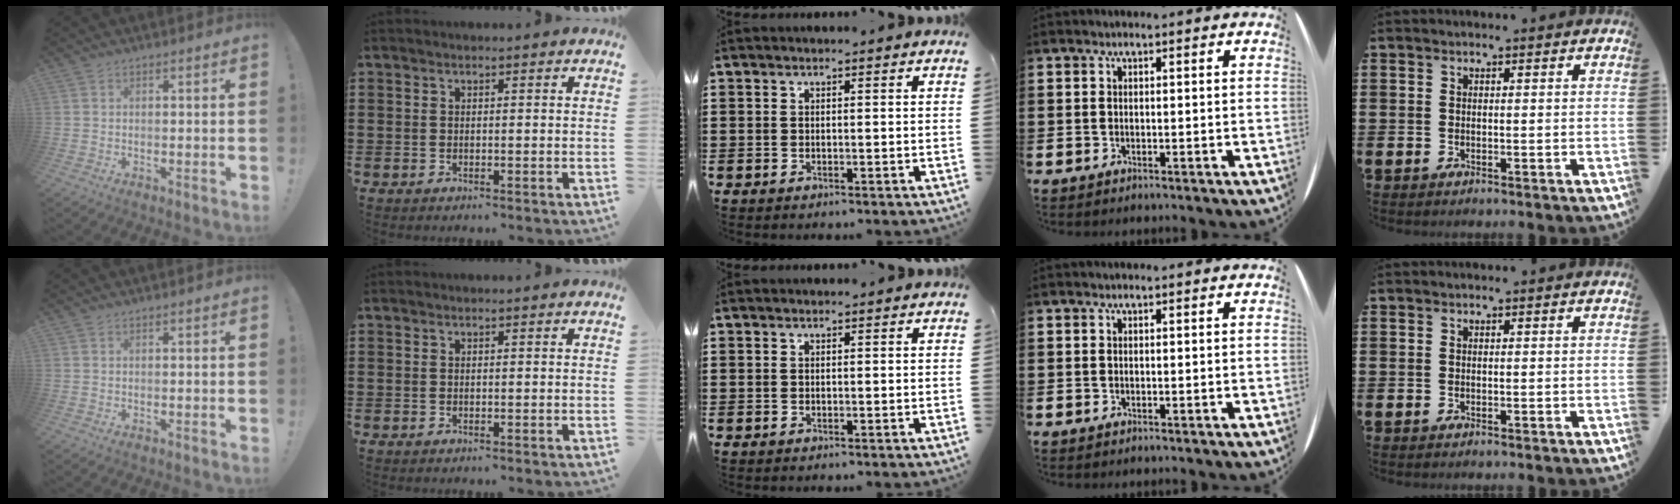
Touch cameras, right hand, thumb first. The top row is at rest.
{}